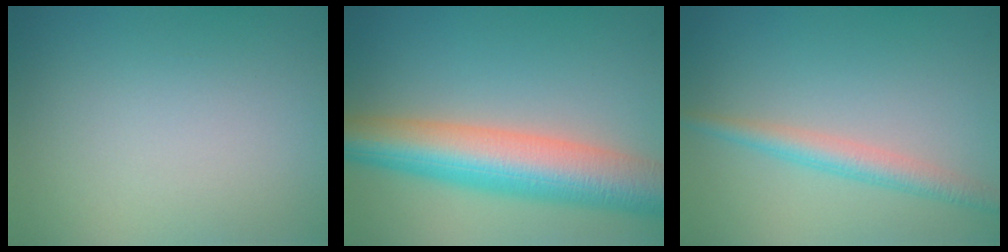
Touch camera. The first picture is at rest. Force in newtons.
{"total": 10.0, "press": 10.0, "slide": 0.3}
{"total": 2.8, "press": 2.8, "slide": 0.1}